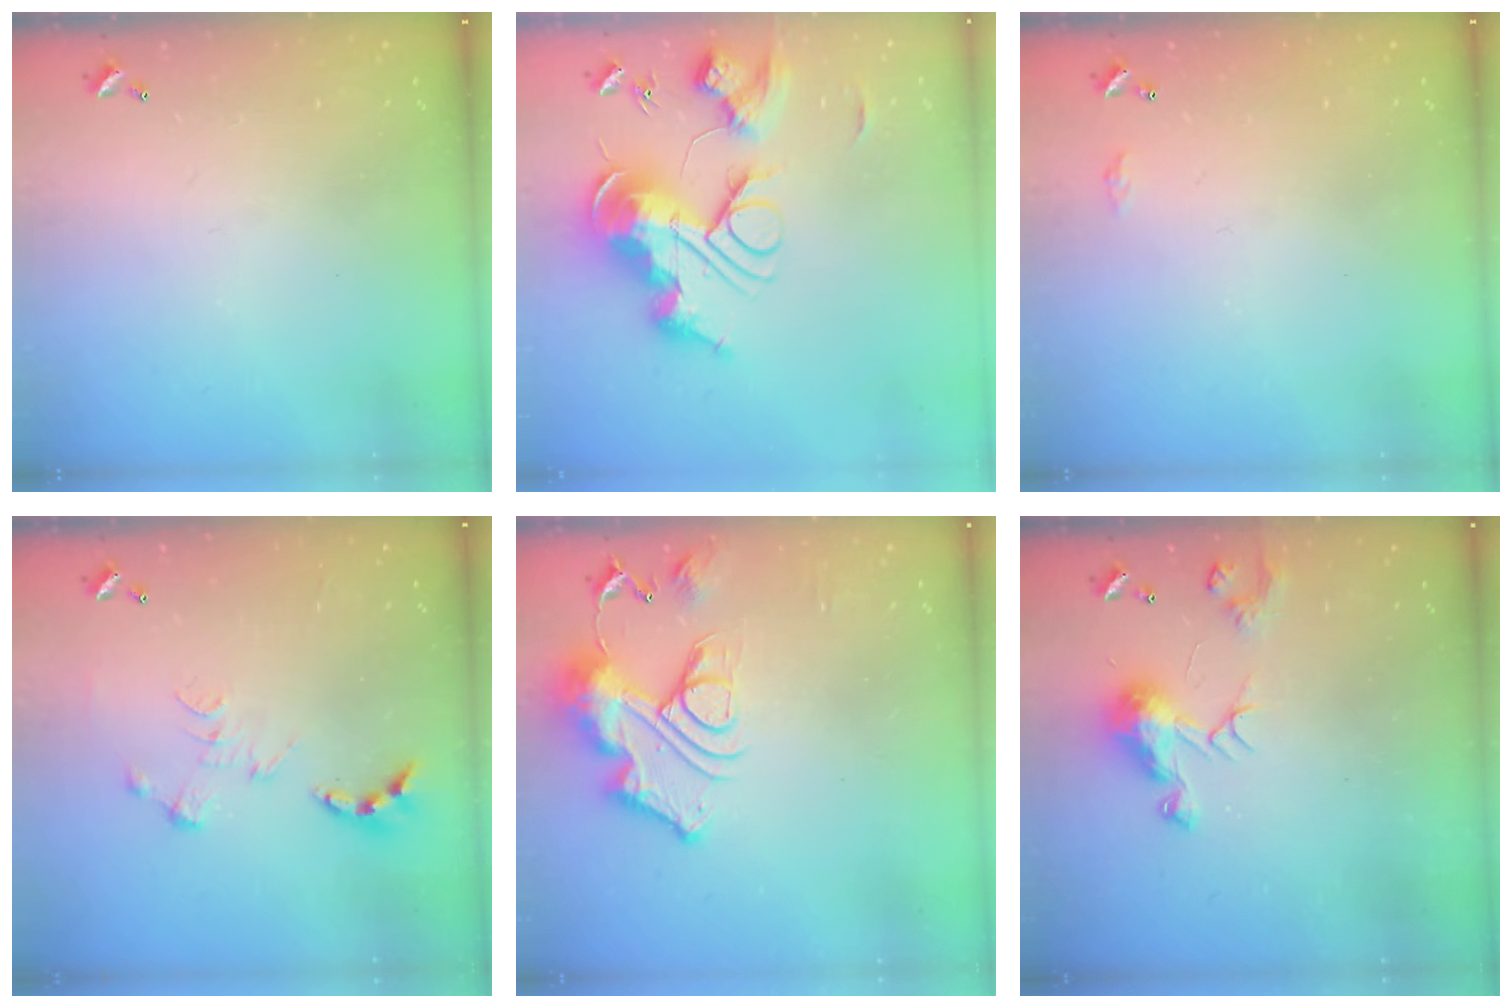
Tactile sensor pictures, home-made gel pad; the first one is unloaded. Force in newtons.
{"total": 0.7, "press": 0.7, "slide": 0.0}
{"total": 2.8, "press": 2.8, "slide": 0.4}
{"total": 0.0}
{"total": 15.3, "press": 15.3, "slide": 1.4}
{"total": 8.3, "press": 8.3, "slide": 0.1}